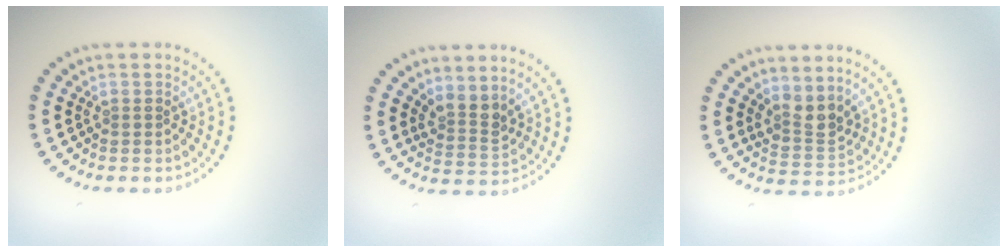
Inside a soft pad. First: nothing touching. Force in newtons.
{"total": 2.6, "press": 1.9, "slide": 1.7}
{"total": 2.6, "press": 2.0, "slide": 1.6}